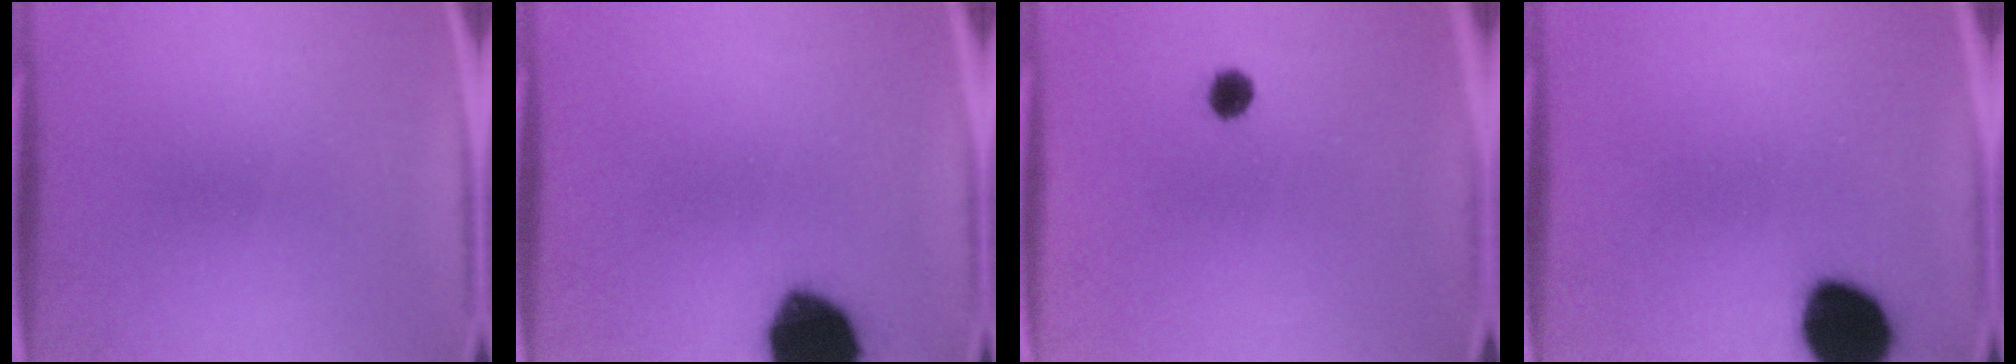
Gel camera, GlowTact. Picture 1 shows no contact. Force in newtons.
{"total": 18.0}
{"total": 2.4}
{"total": 15.1}